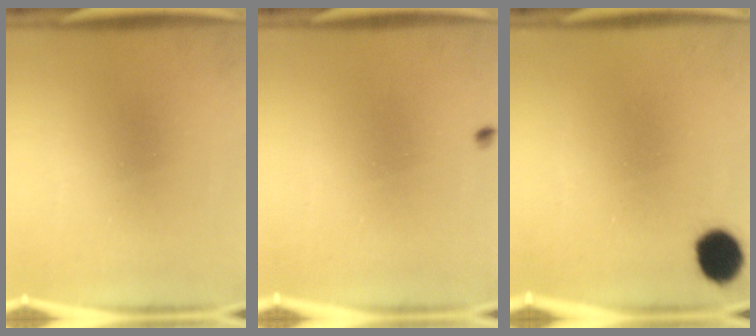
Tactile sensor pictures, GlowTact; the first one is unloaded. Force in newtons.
{"total": 0.6}
{"total": 9.9}